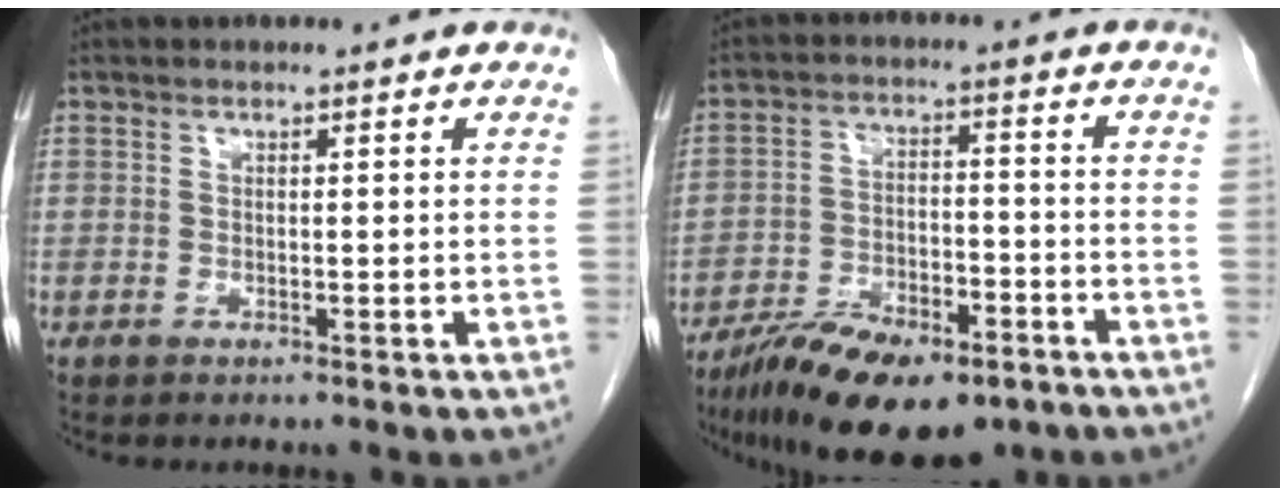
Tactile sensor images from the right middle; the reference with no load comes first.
{"total": 14.5, "force": [-10.2, 5.3, 8.9], "torque": [-0.151, -0.008, -0.171]}